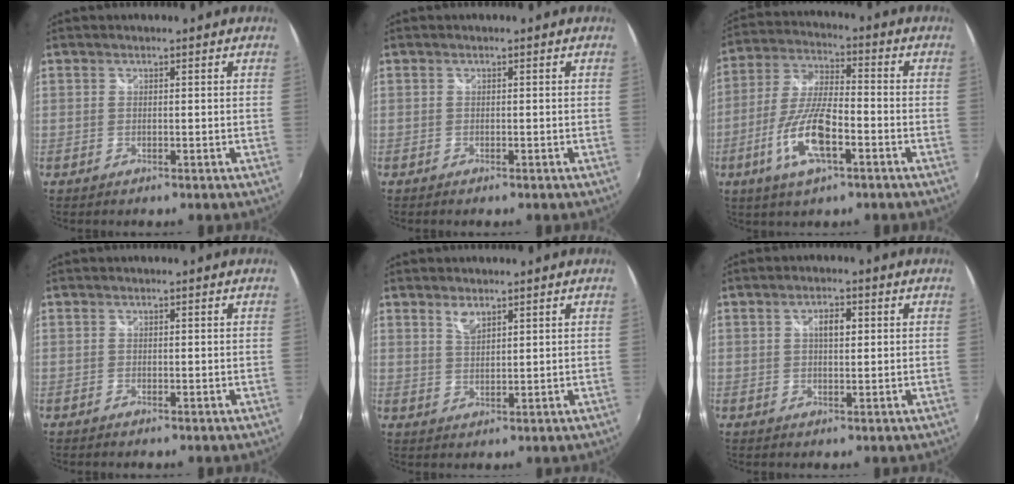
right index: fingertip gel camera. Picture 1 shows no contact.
{"total": 0.5, "force": [-0.5, 0.1, 0.3], "torque": [-0.008, -0.003, -0.009]}
{"total": 13.8, "force": [-5.6, 4.0, 12.0], "torque": [-0.258, -0.009, -0.107]}
{"total": 0.0}
{"total": 2.7, "force": [2.1, 0.8, 1.6], "torque": [-0.028, -0.001, 0.036]}
{"total": 3.0, "force": [0.8, 1.2, 2.7], "torque": [-0.044, 0.007, 0.012]}